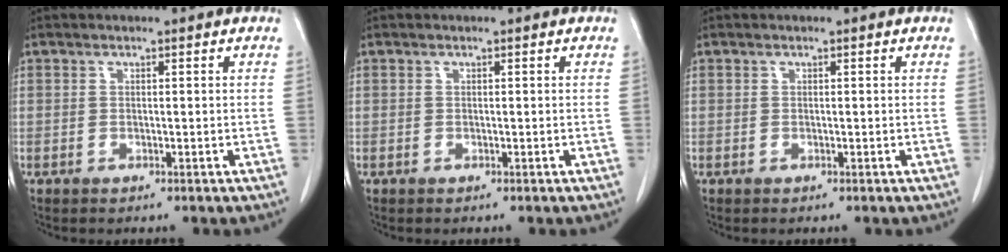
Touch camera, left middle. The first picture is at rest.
{"total": 0.0}
{"total": 0.0}